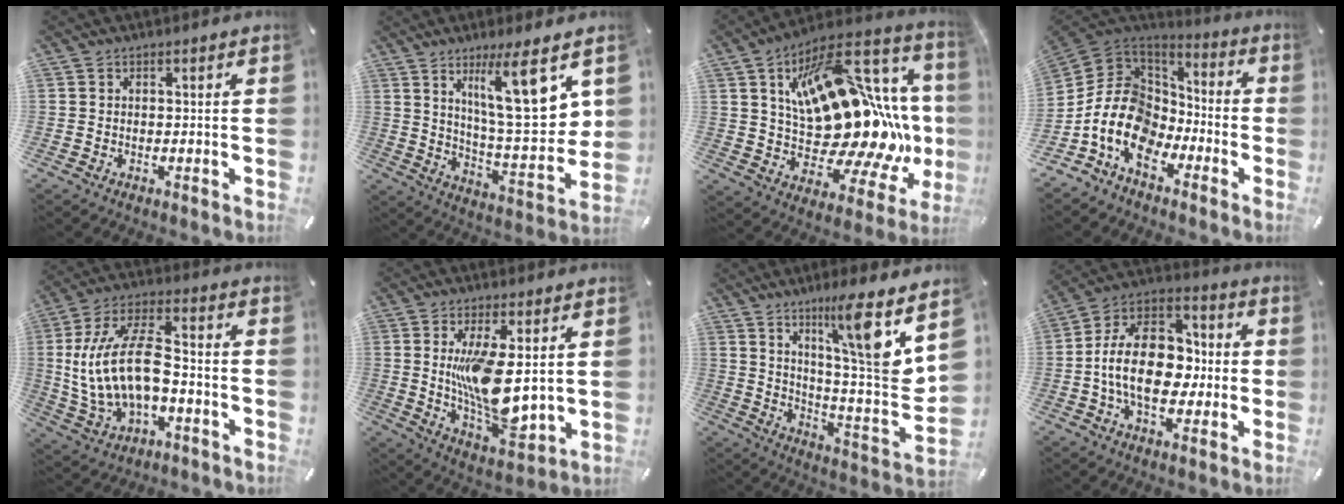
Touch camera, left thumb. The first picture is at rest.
{"total": 18.1, "force": [8.6, 4.4, 15.3], "torque": [-0.232, -0.041, 0.127]}
{"total": 29.0, "force": [2.9, 16.4, 23.7], "torque": [-0.331, -0.063, 0.082]}
{"total": 16.1, "force": [-5.8, 12.7, 8.1], "torque": [-0.190, 0.017, -0.105]}
{"total": 16.4, "force": [-1.1, 9.4, 13.3], "torque": [-0.287, 0.006, -0.021]}
{"total": 14.6, "force": [1.8, 6.1, 13.2], "torque": [-0.249, -0.031, 0.030]}
{"total": 15.8, "force": [8.9, 0.3, 13.1], "torque": [-0.200, -0.073, 0.121]}
{"total": 17.8, "force": [-2.7, 12.4, 12.4], "torque": [-0.228, 0.021, -0.049]}